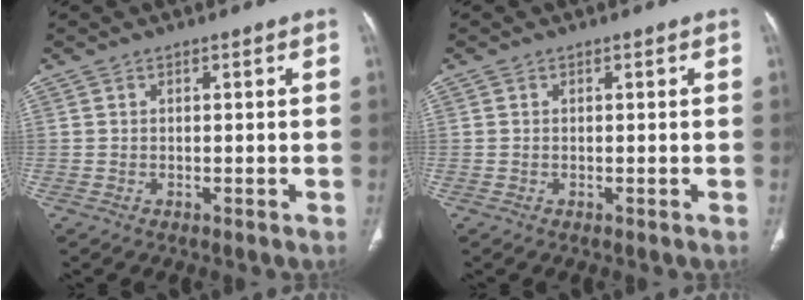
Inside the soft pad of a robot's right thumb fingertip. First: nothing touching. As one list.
[{"total": 0.0}]